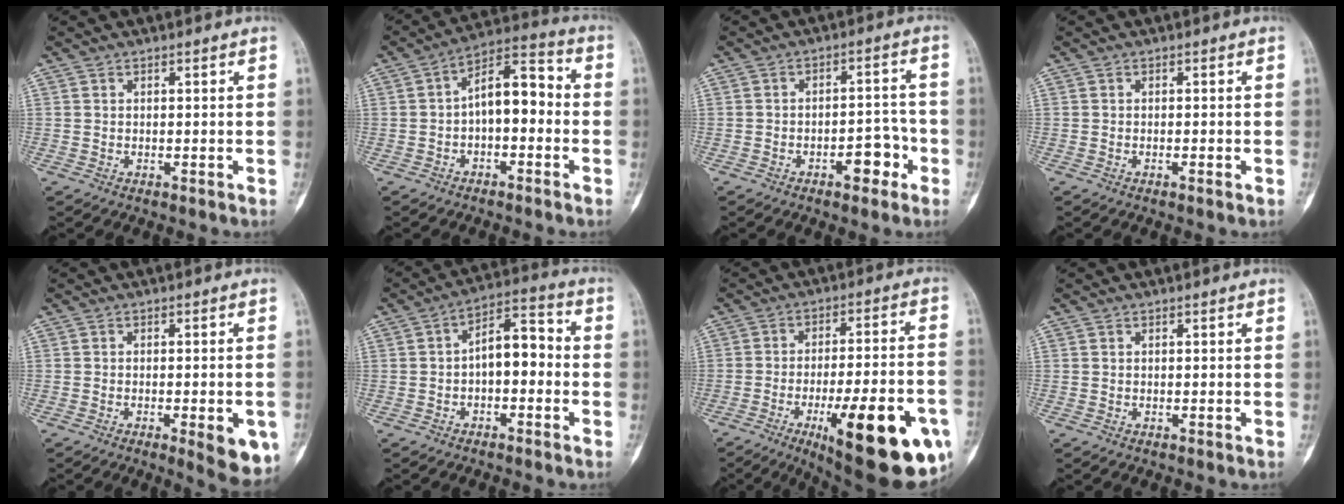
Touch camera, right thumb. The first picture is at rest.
{"total": 10.0, "force": [-1.2, 5.3, 8.4], "torque": [-0.112, 0.046, -0.032]}
{"total": 6.6, "force": [-3.1, 3.4, 4.7], "torque": [-0.043, 0.036, -0.045]}
{"total": 0.8, "force": [-0.4, 0.2, 0.7], "torque": [-0.013, -0.001, -0.006]}
{"total": 8.7, "force": [-3.4, 2.5, 7.6], "torque": [-0.077, 0.000, -0.036]}
{"total": 8.5, "force": [-1.1, 4.6, 7.1], "torque": [-0.089, 0.041, -0.032]}
{"total": 26.2, "force": [-10.4, 7.5, 22.9], "torque": [-0.271, 0.026, -0.138]}
{"total": 0.0}